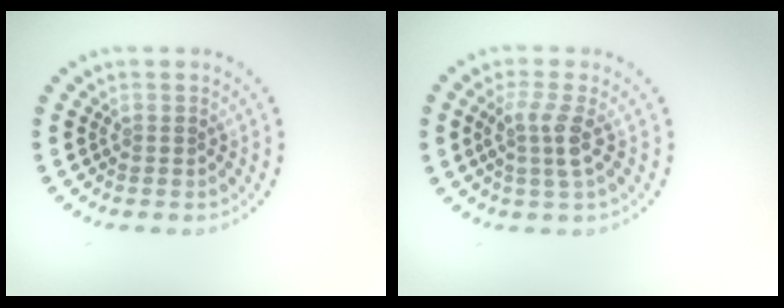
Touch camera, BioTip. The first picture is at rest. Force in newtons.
{"total": 2.5, "press": 2.0, "slide": 1.5}